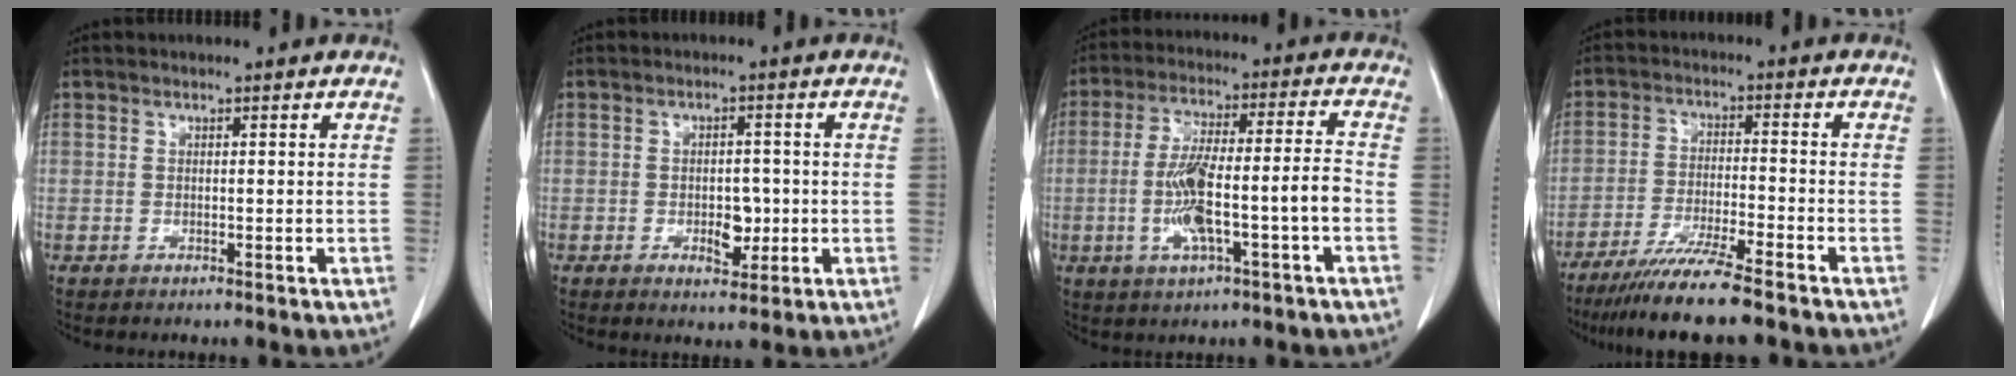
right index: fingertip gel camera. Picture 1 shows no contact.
{"total": 4.0, "force": [-0.9, 2.2, 3.3], "torque": [-0.044, 0.002, -0.007]}
{"total": 12.2, "force": [-3.2, 0.9, 11.8], "torque": [-0.225, 0.014, -0.054]}
{"total": 10.7, "force": [-8.6, -0.4, 6.4], "torque": [-0.103, -0.033, -0.145]}